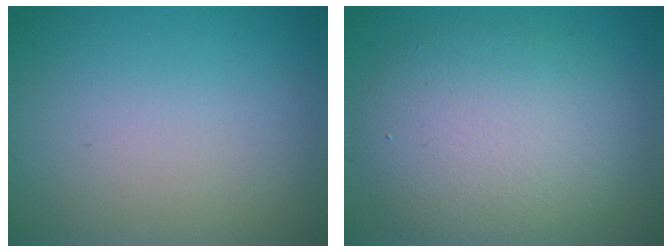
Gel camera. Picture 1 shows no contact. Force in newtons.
{"total": 7.6, "press": 7.6, "slide": 0.4}